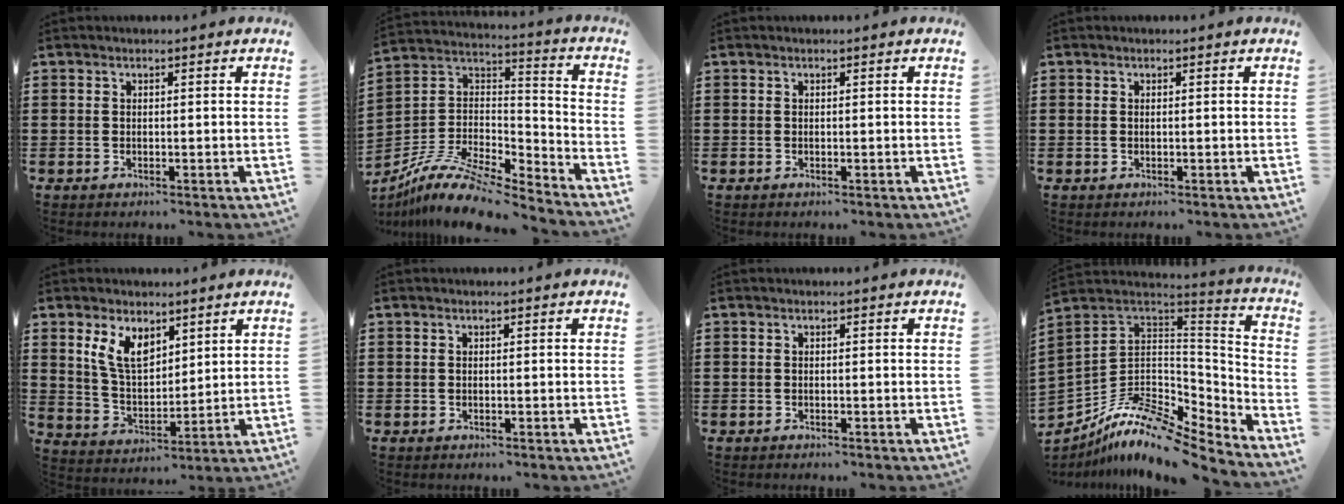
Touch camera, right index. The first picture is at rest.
{"total": 10.1, "force": [-8.5, 2.7, 4.9], "torque": [-0.099, 0.020, -0.169]}
{"total": 0.0}
{"total": 0.0}
{"total": 7.2, "force": [4.1, 3.9, 4.4], "torque": [-0.100, 0.002, 0.077]}
{"total": 0.0}
{"total": 0.0}
{"total": 10.3, "force": [-7.2, 4.5, 5.8], "torque": [-0.128, 0.004, -0.144]}